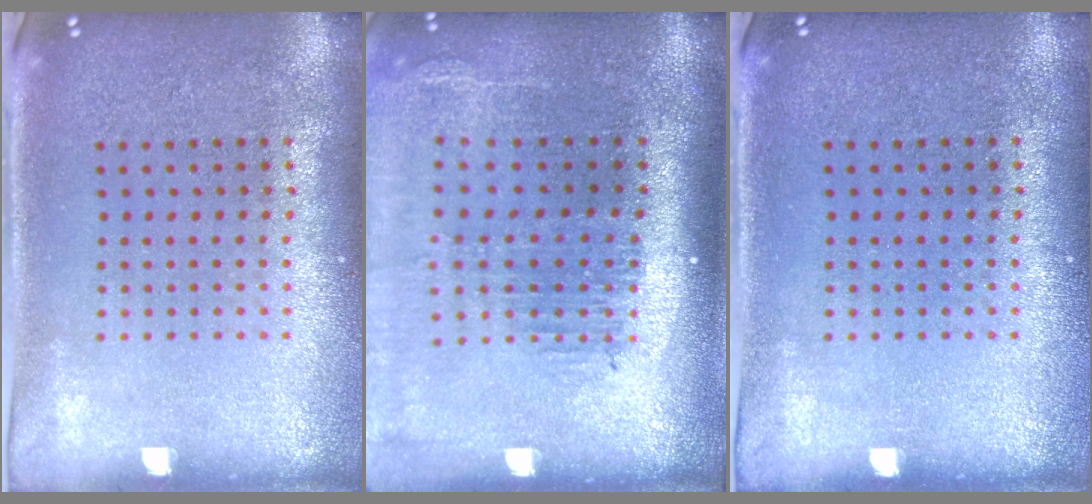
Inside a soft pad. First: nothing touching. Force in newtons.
{"total": 2.3, "press": 1.8, "slide": 1.3}
{"total": 0.0}